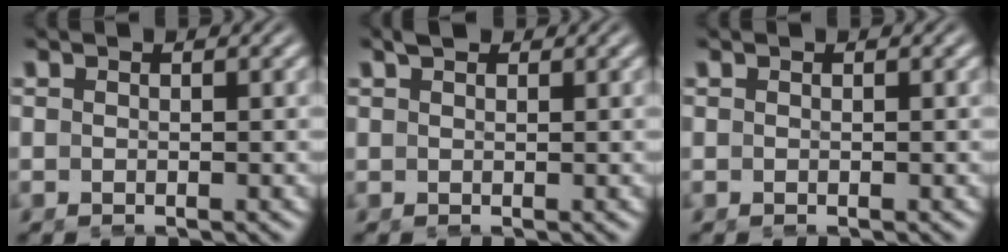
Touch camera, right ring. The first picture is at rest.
{"total": 1.1, "force": [1.0, 0.2, 0.3], "torque": [-0.001, 0.004, 0.019]}
{"total": 0.0}